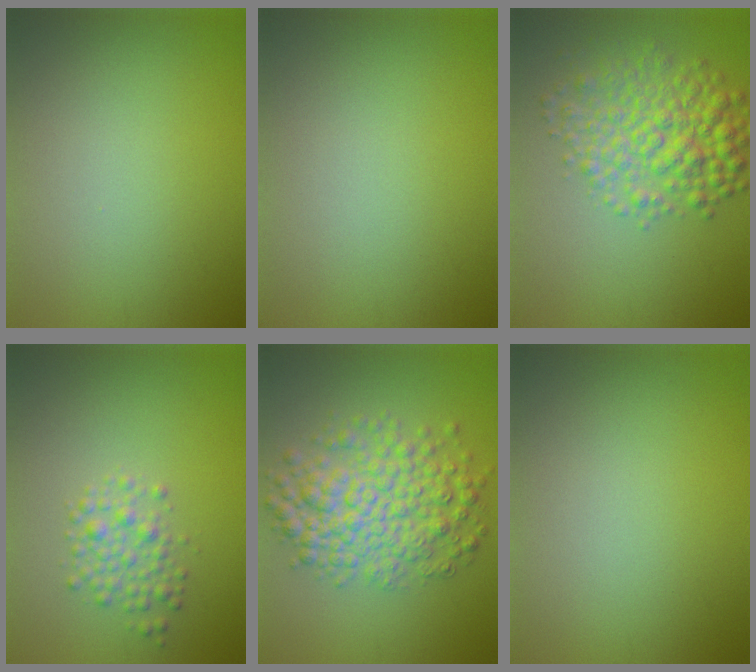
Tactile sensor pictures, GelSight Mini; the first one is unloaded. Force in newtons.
{"total": 0.0}
{"total": 5.8, "press": 5.8, "slide": 0.1}
{"total": 2.3, "press": 2.3, "slide": 0.1}
{"total": 6.5, "press": 6.5, "slide": 0.2}
{"total": 0.0}